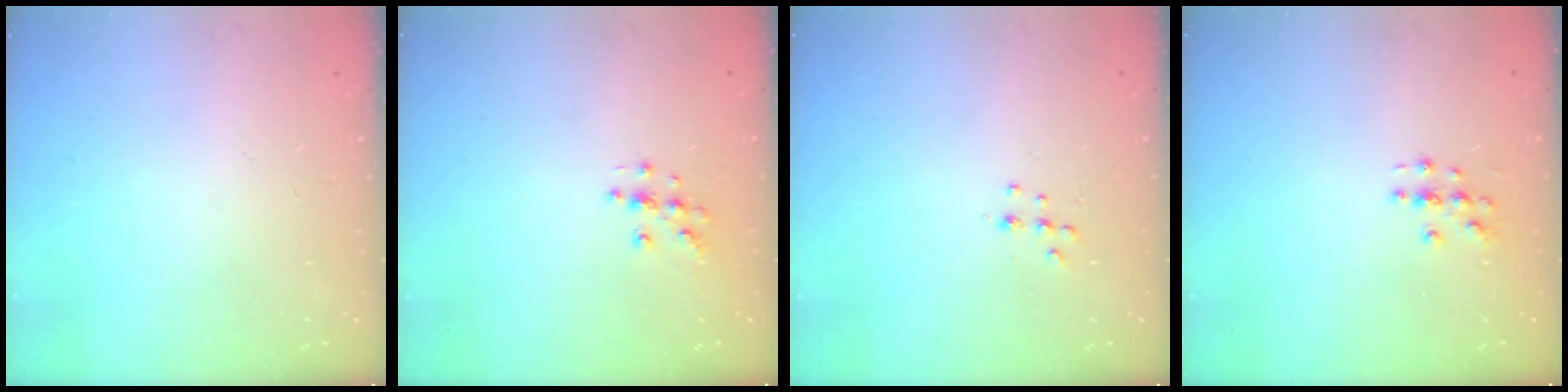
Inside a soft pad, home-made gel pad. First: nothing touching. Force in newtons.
{"total": 5.0, "press": 4.7, "slide": 1.6}
{"total": 5.8, "press": 5.8, "slide": 0.4}
{"total": 3.1, "press": 3.0, "slide": 0.3}